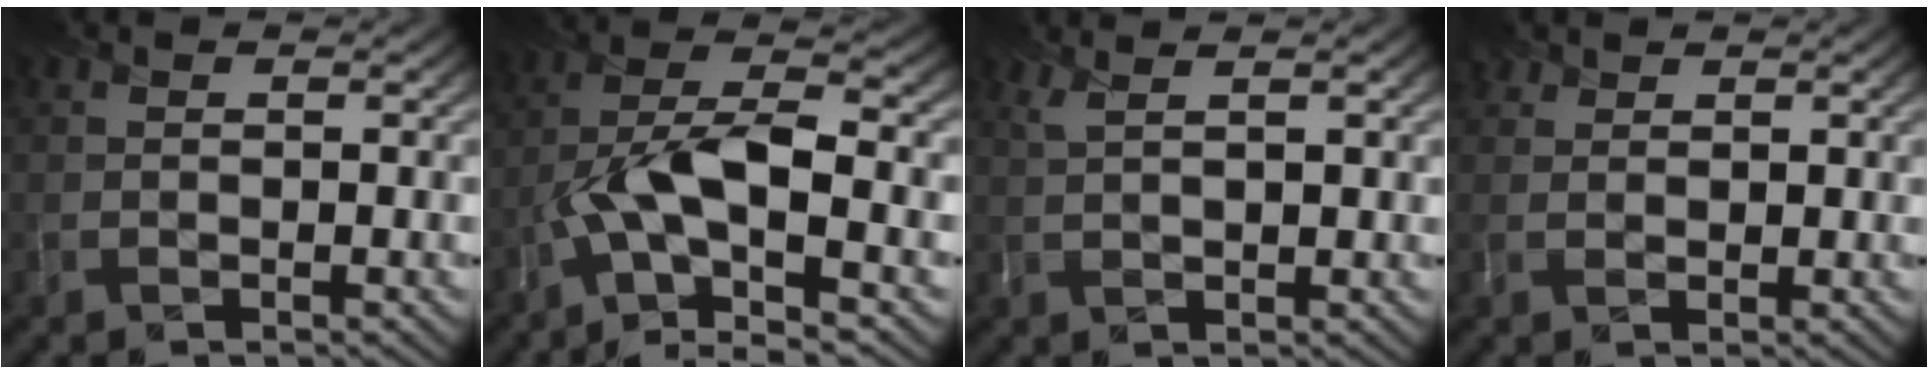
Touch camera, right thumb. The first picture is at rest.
{"total": 10.0, "force": [-3.3, 3.8, 8.7], "torque": [-0.167, 0.006, -0.064]}
{"total": 2.4, "force": [1.5, 0.6, 1.8], "torque": [-0.028, 0.006, 0.028]}
{"total": 1.5, "force": [1.3, 0.7, 0.1], "torque": [0.004, -0.010, 0.027]}